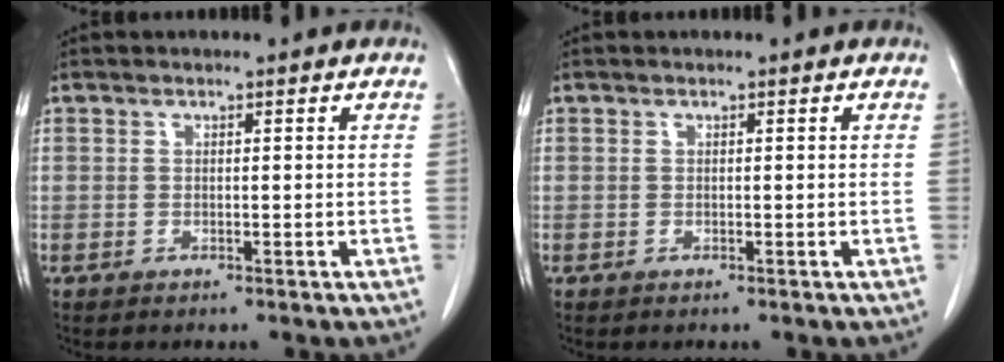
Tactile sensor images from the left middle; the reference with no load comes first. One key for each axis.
{"total": 0.0}